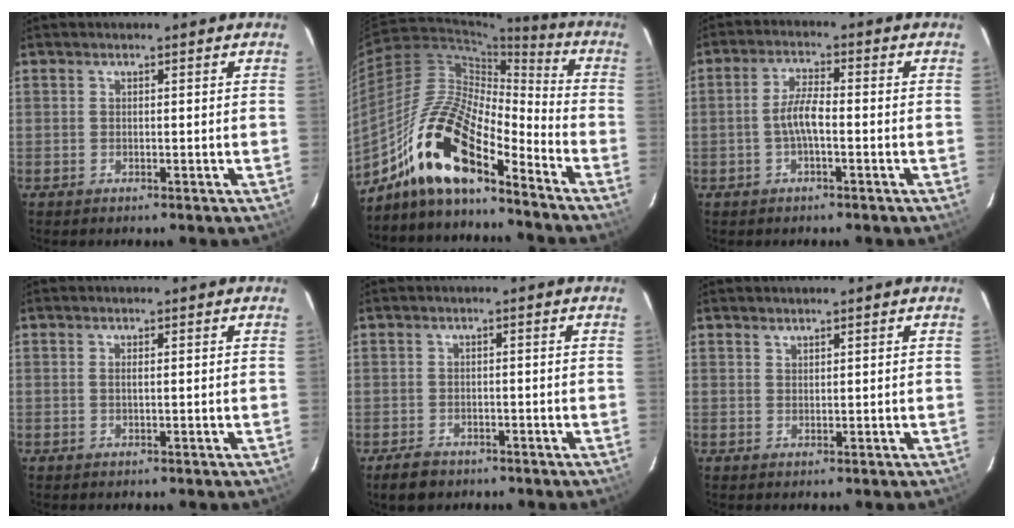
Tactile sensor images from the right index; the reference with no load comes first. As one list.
[{"total": 17.6, "force": [-12.2, 5.0, 11.6], "torque": [-0.222, 0.003, -0.244]}, {"total": 4.5, "force": [-1.3, 1.0, 4.2], "torque": [-0.086, 0.008, -0.025]}, {"total": 0.7, "force": [0.0, -0.1, 0.7], "torque": [-0.014, 0.000, 0.000]}, {"total": 3.9, "force": [-2.6, 2.7, 1.2], "torque": [-0.030, 0.004, -0.040]}, {"total": 0.8, "force": [0.8, 0.3, 0.1], "torque": [-0.002, 0.002, 0.015]}]